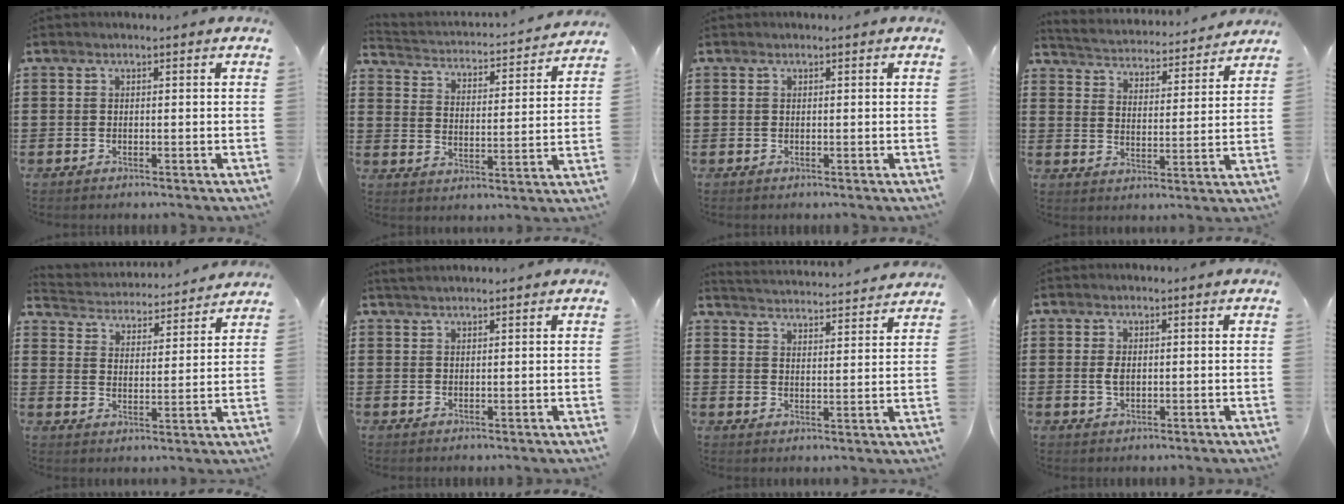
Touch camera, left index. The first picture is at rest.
{"total": 2.3, "force": [2.2, 0.0, 0.2], "torque": [-0.023, -0.031, 0.028]}
{"total": 0.0}
{"total": 3.5, "force": [3.5, -0.2, -0.2], "torque": [-0.021, -0.036, 0.052]}
{"total": 3.6, "force": [3.6, 0.1, -0.2], "torque": [-0.021, -0.034, 0.056]}
{"total": 1.4, "force": [1.3, 0.0, 0.4], "torque": [-0.009, 0.001, 0.025]}
{"total": 3.5, "force": [3.4, -0.7, -0.1], "torque": [-0.016, -0.033, 0.055]}
{"total": 2.0, "force": [0.2, 0.9, 1.8], "torque": [-0.044, 0.000, 0.000]}